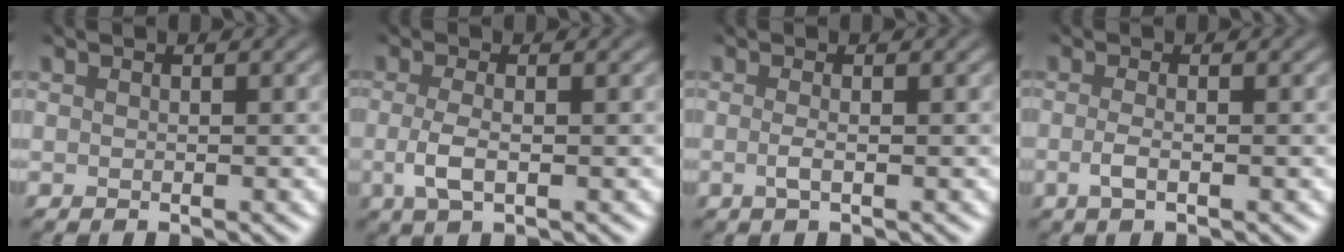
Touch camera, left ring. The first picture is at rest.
{"total": 2.5, "force": [-1.2, 0.6, 2.1], "torque": [-0.049, -0.001, -0.014]}
{"total": 1.6, "force": [-0.6, 0.4, 1.4], "torque": [-0.028, 0.000, -0.013]}
{"total": 2.0, "force": [-1.0, 0.4, 1.7], "torque": [-0.033, -0.001, -0.014]}